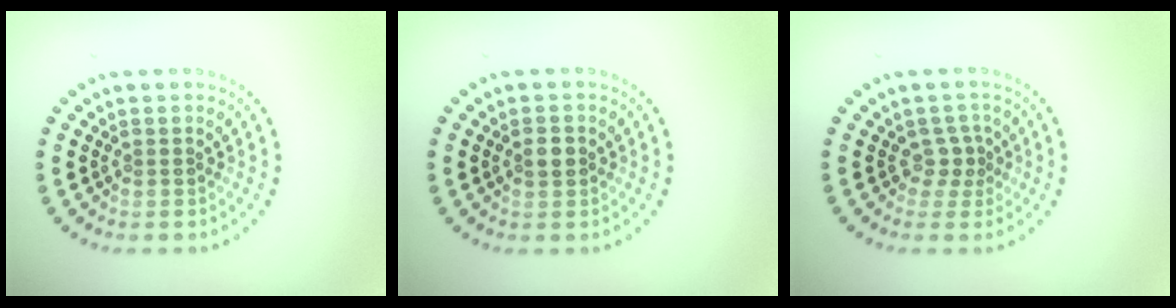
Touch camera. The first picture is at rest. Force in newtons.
{"total": 1.6, "press": 1.5, "slide": 0.3}
{"total": 1.5, "press": 1.0, "slide": 1.1}